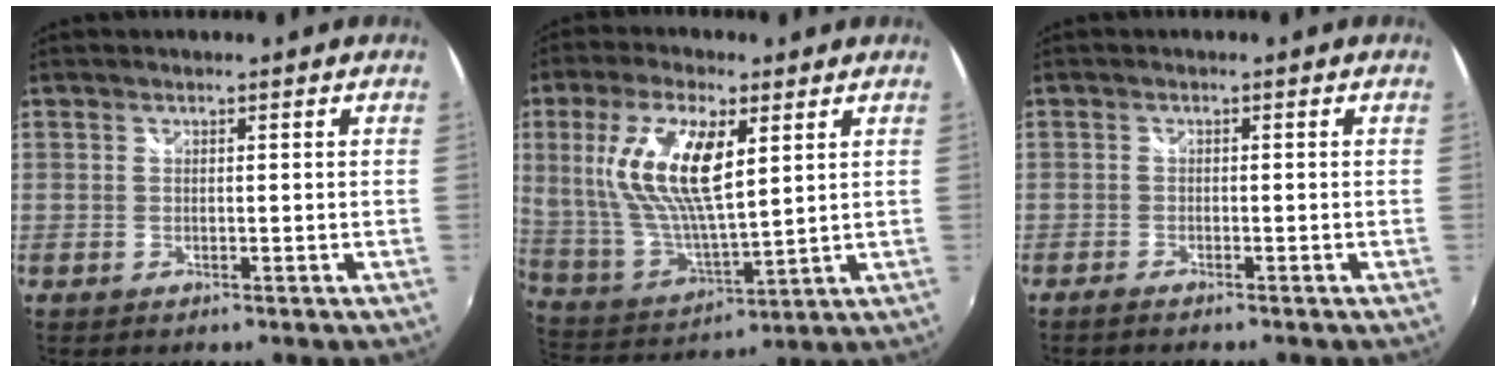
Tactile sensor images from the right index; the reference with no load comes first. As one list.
[{"total": 16.8, "force": [5.7, 6.0, 14.6], "torque": [-0.285, 0.001, 0.119]}, {"total": 1.8, "force": [-1.6, 0.2, 0.7], "torque": [-0.024, -0.007, -0.031]}]